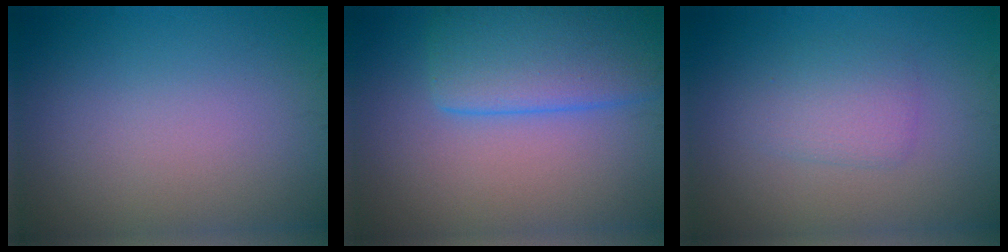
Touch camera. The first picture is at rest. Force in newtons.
{"total": 6.5, "press": 6.5, "slide": 0.3}
{"total": 2.3, "press": 2.3, "slide": 0.0}